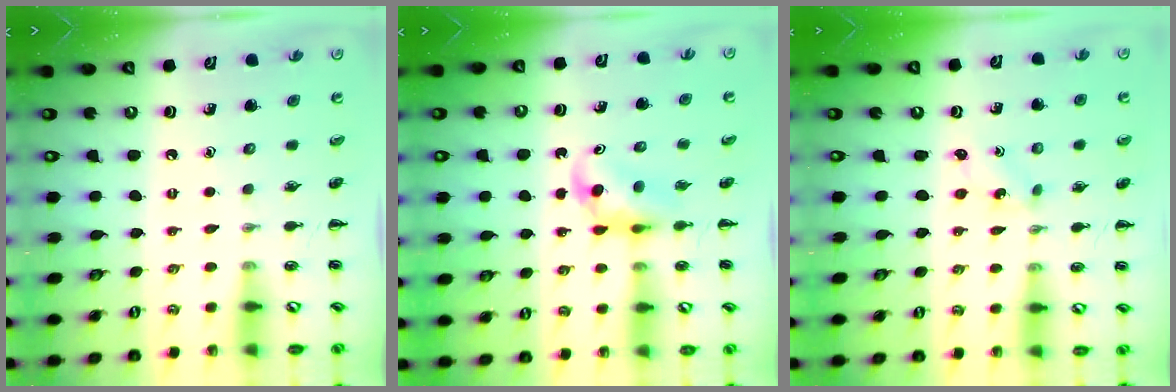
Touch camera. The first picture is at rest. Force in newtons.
{"total": 3.2, "press": 3.0, "slide": 1.0}
{"total": 0.0}